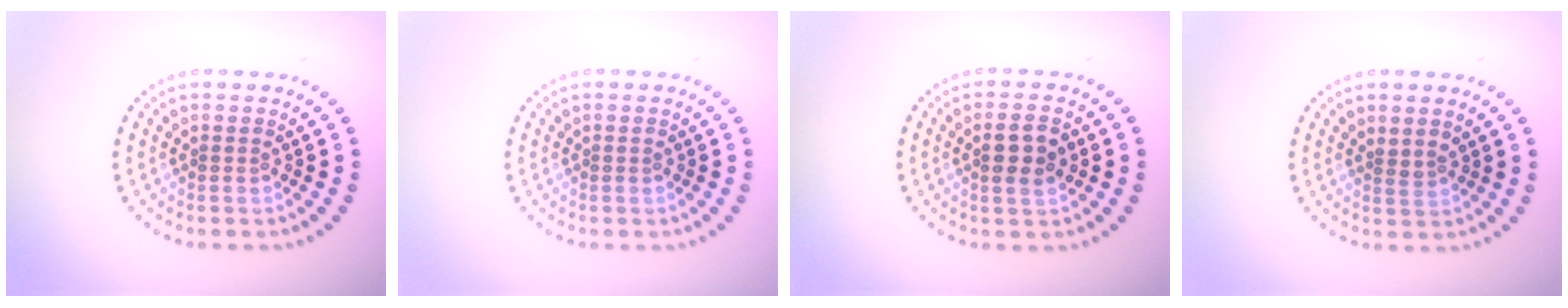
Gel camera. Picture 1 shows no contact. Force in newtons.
{"total": 0.0}
{"total": 2.7, "press": 2.6, "slide": 0.4}
{"total": 1.0, "press": 0.7, "slide": 0.7}